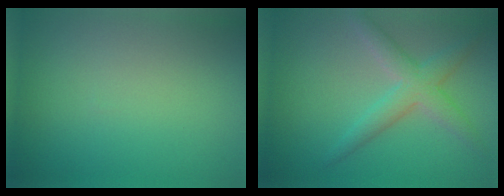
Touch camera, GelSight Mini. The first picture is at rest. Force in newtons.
{"total": 3.5, "press": 3.5, "slide": 0.1}